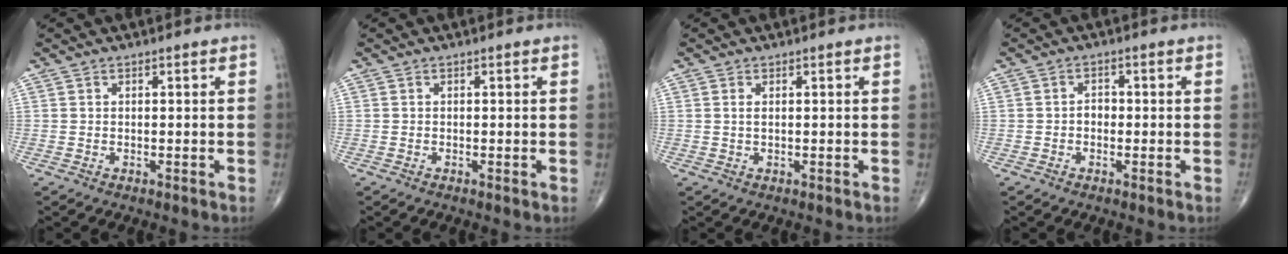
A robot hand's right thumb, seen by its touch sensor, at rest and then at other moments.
{"total": 0.0}
{"total": 0.9, "force": [0.3, 0.3, 0.8], "torque": [-0.019, 0.002, 0.006]}
{"total": 1.8, "force": [-0.5, 1.3, 1.0], "torque": [-0.001, 0.007, -0.013]}